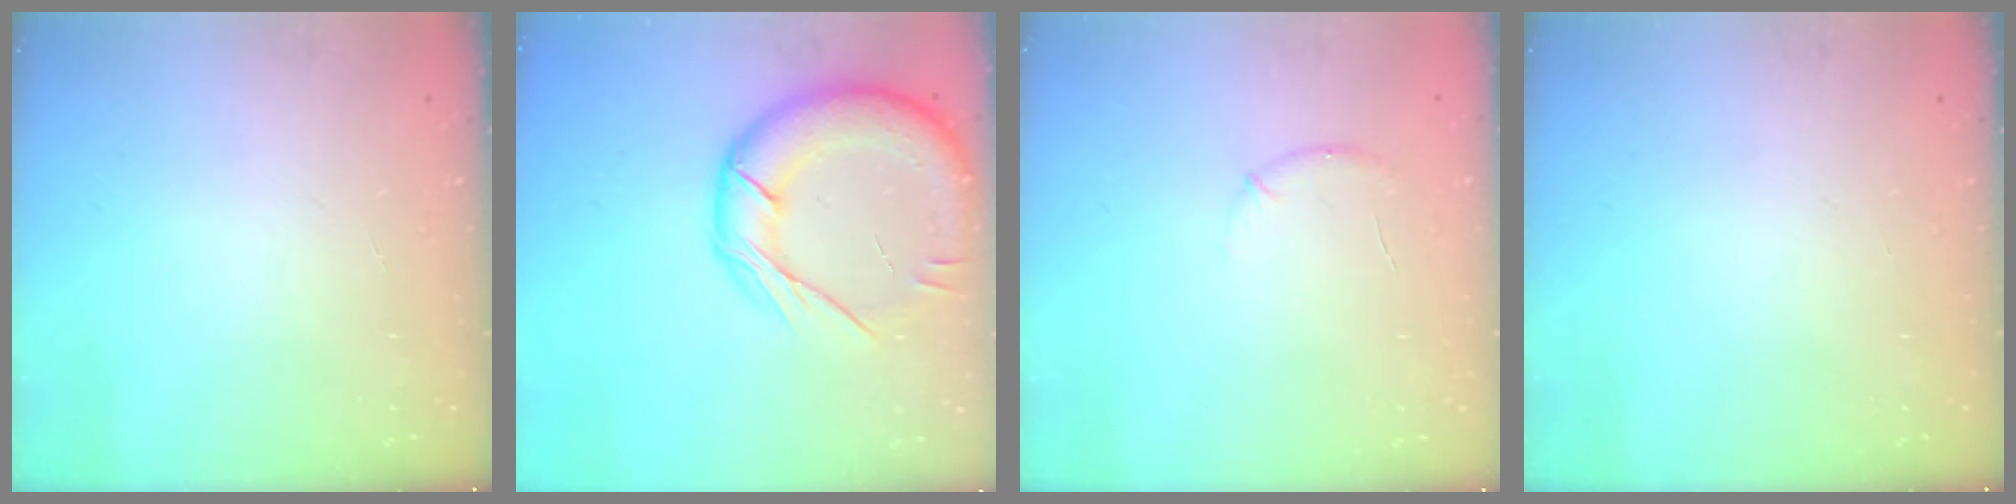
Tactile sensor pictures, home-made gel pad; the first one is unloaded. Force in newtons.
{"total": 19.4, "press": 19.2, "slide": 2.3}
{"total": 7.3, "press": 7.0, "slide": 2.0}
{"total": 0.0}